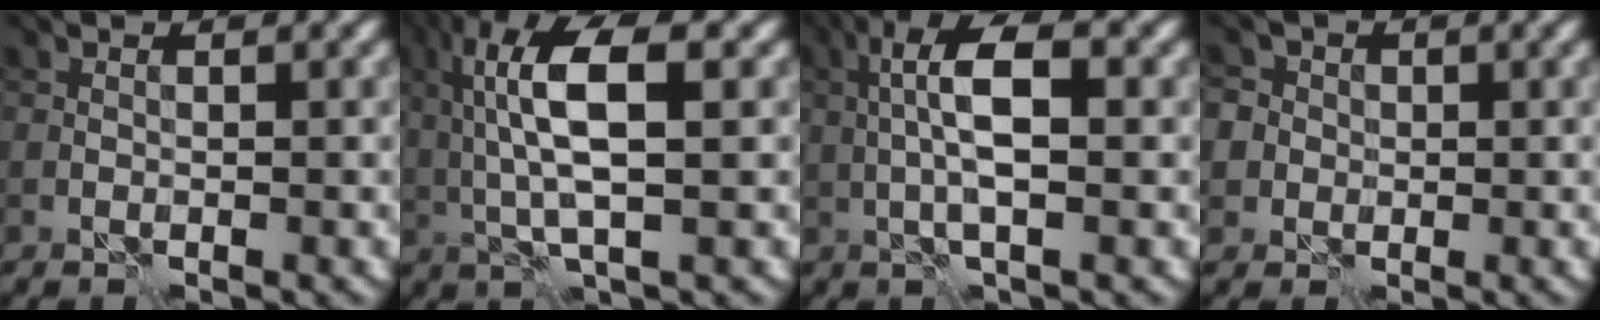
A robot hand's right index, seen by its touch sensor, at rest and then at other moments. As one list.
[{"total": 8.0, "force": [1.6, 2.5, 7.4], "torque": [-0.152, 0.009, 0.028]}, {"total": 5.4, "force": [0.3, 1.4, 5.2], "torque": [-0.102, 0.012, -0.002]}, {"total": 5.4, "force": [1.2, 4.9, 1.8], "torque": [-0.029, 0.036, -0.005]}]